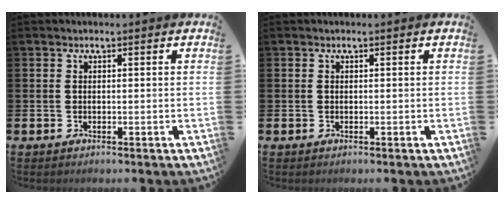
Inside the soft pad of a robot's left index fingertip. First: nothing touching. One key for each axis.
{"total": 0.0}